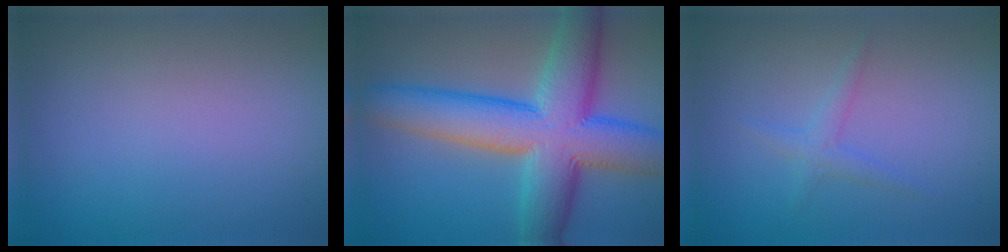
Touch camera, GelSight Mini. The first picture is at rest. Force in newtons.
{"total": 11.4, "press": 11.4, "slide": 0.1}
{"total": 1.4, "press": 1.4, "slide": 0.0}